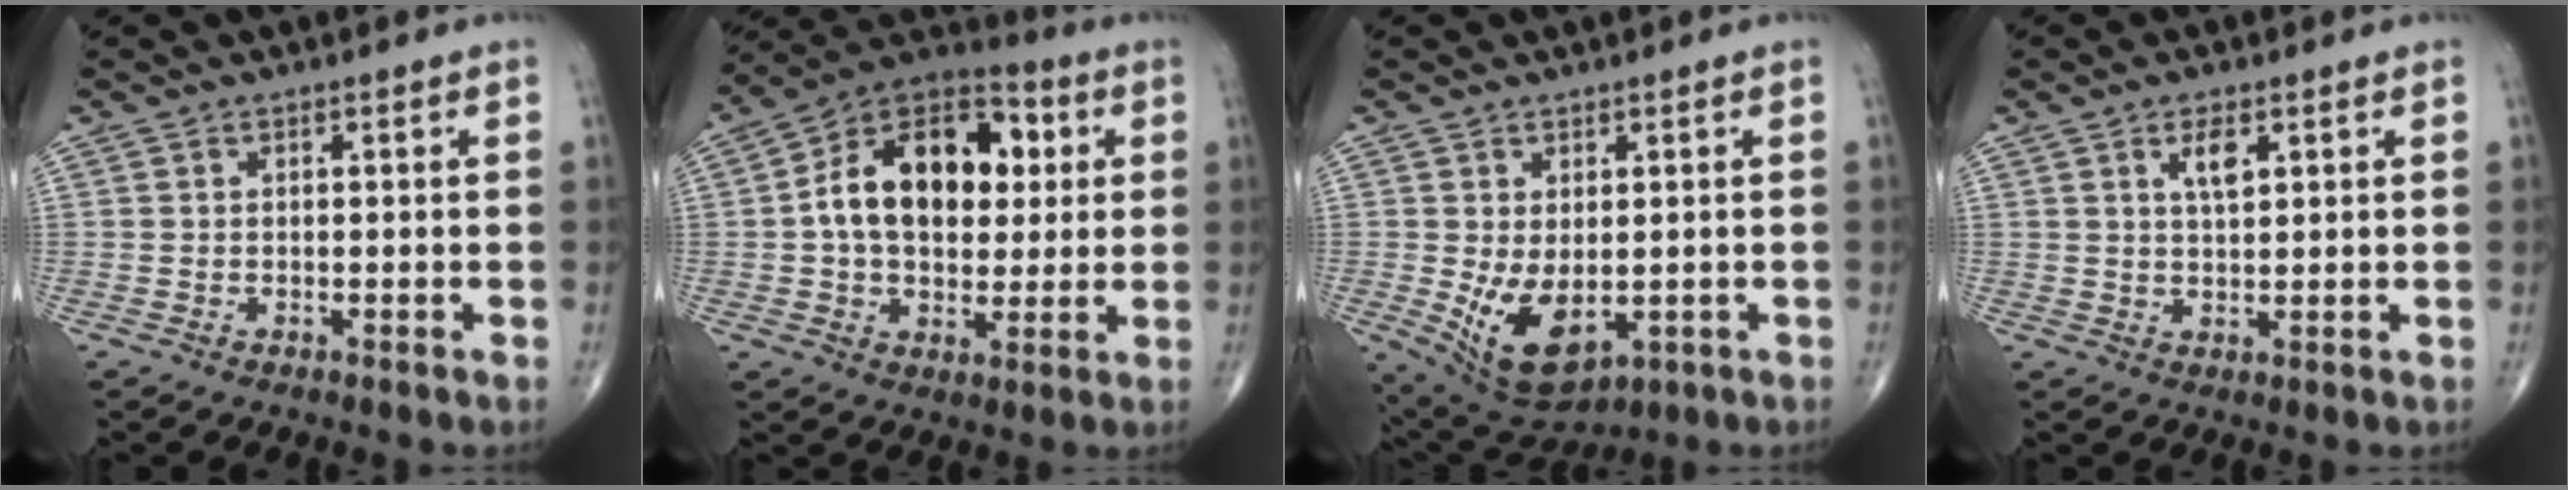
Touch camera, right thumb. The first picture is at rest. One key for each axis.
{"total": 19.5, "fx": 3.1, "fy": 12.6, "fz": 14.6, "tx": -0.196, "ty": 0.019, "tz": 0.044}
{"total": 9.9, "fx": -1.4, "fy": 5.6, "fz": 8.0, "tx": -0.127, "ty": -0.014, "tz": 0.001}
{"total": 3.8, "fx": 1.7, "fy": 1.5, "fz": 3.0, "tx": -0.047, "ty": -0.009, "tz": 0.031}